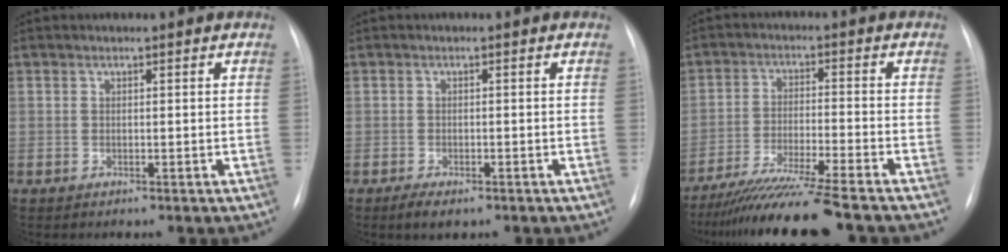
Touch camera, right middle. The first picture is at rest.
{"total": 2.6, "force": [-1.7, 1.1, 1.7], "torque": [-0.032, -0.003, -0.022]}
{"total": 13.0, "force": [-11.0, -1.4, 6.7], "torque": [-0.100, -0.036, -0.181]}